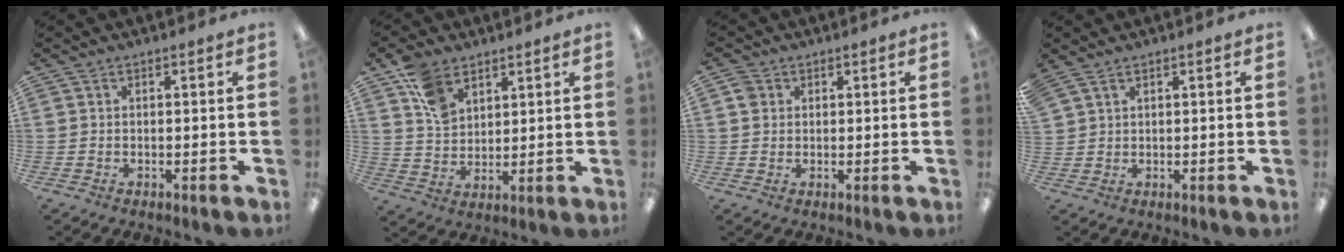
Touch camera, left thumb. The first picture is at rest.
{"total": 9.5, "force": [5.8, 6.2, 4.2], "torque": [-0.079, -0.016, 0.111]}
{"total": 3.0, "force": [1.4, 2.5, 0.8], "torque": [-0.007, -0.001, 0.022]}
{"total": 2.7, "force": [2.1, 1.4, 1.0], "torque": [-0.022, -0.002, 0.041]}